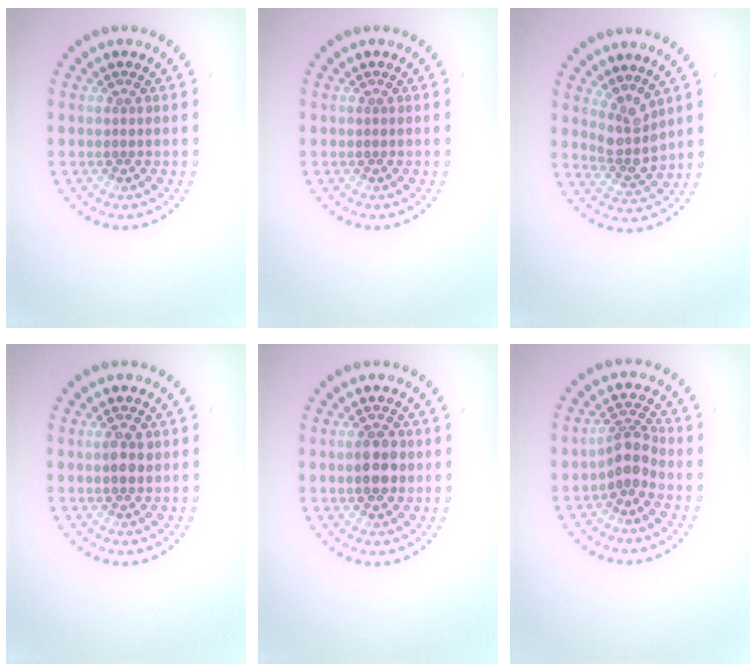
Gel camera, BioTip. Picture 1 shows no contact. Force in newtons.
{"total": 0.0}
{"total": 3.0, "press": 2.2, "slide": 1.9}
{"total": 1.8, "press": 1.7, "slide": 0.3}
{"total": 2.6, "press": 2.6, "slide": 0.2}
{"total": 2.8, "press": 2.1, "slide": 1.8}